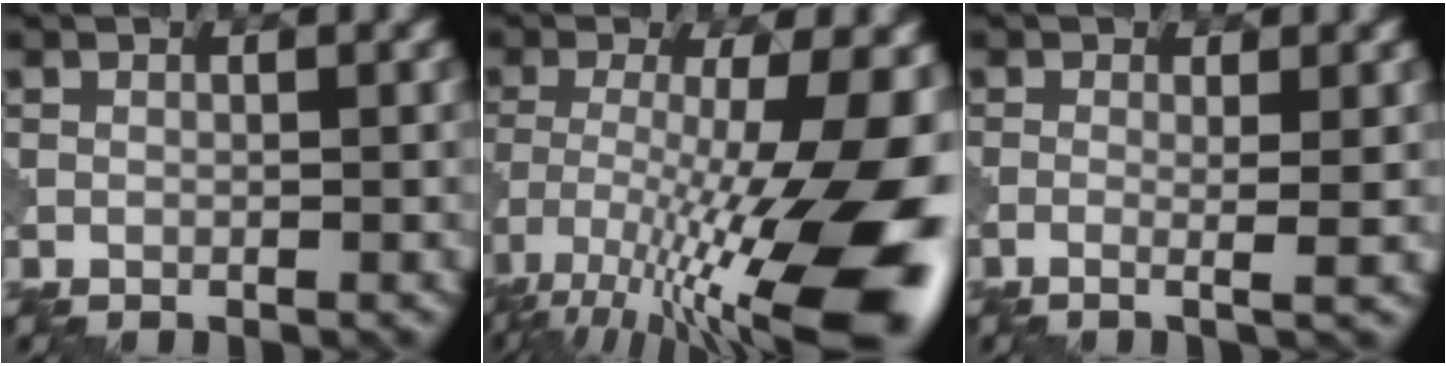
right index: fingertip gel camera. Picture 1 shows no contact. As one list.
[{"total": 18.0, "force": [-7.7, 4.7, 15.5], "torque": [-0.243, -0.007, -0.122]}, {"total": 3.0, "force": [-0.1, 0.9, 2.8], "torque": [-0.032, 0.002, -0.012]}]